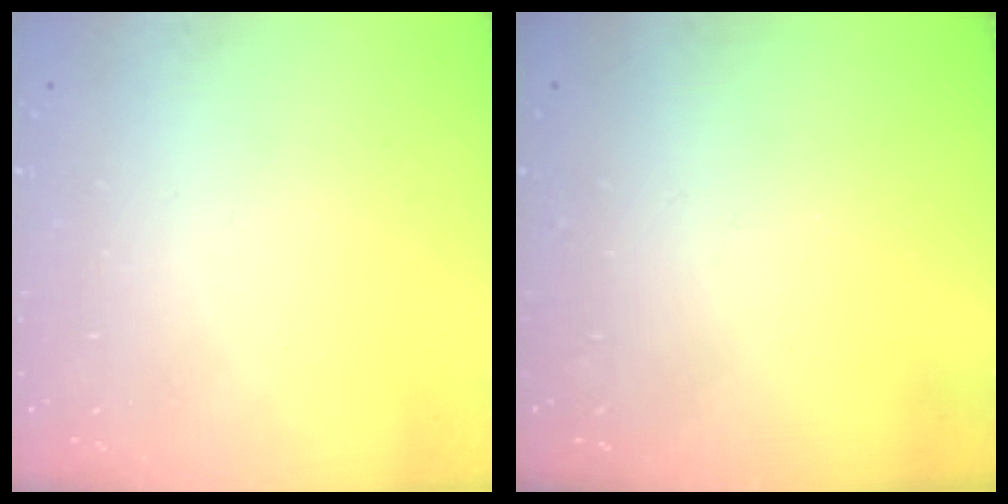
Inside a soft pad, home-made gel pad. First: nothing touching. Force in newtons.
{"total": 0.0}